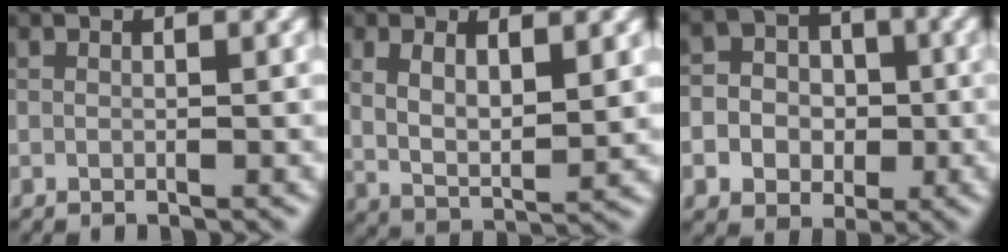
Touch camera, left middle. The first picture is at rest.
{"total": 4.9, "force": [2.1, 2.1, 3.9], "torque": [-0.084, -0.019, 0.035]}
{"total": 8.2, "force": [-1.5, 7.7, 2.4], "torque": [-0.041, -0.004, -0.054]}